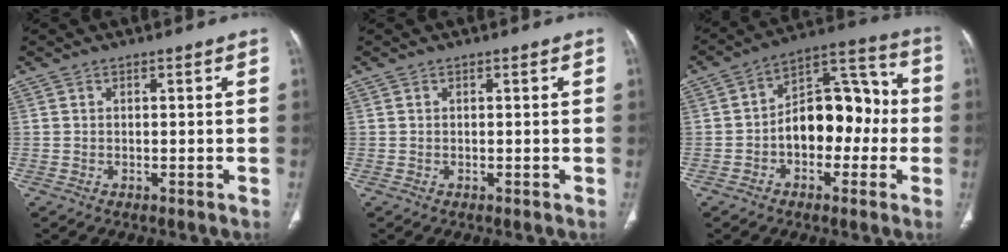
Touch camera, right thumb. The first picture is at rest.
{"total": 0.0}
{"total": 14.6, "force": [-2.0, 9.3, 11.1], "torque": [-0.127, 0.053, -0.037]}